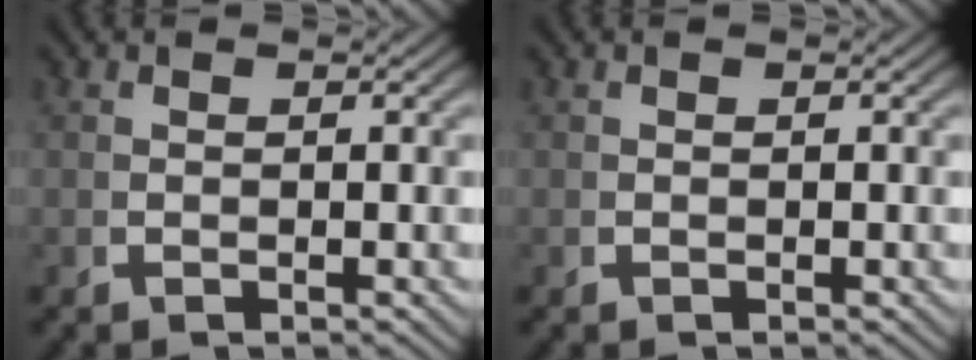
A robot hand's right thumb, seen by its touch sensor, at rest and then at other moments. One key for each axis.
{"total": 0.0}